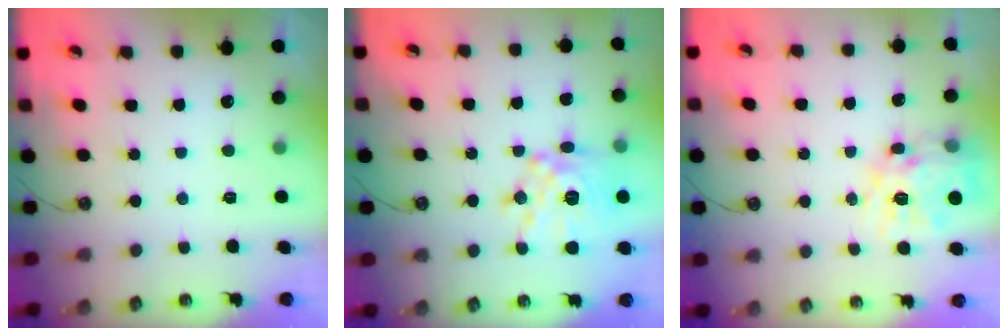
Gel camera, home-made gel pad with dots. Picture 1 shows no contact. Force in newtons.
{"total": 14.8, "press": 14.8, "slide": 1.4}
{"total": 16.2, "press": 16.1, "slide": 1.4}